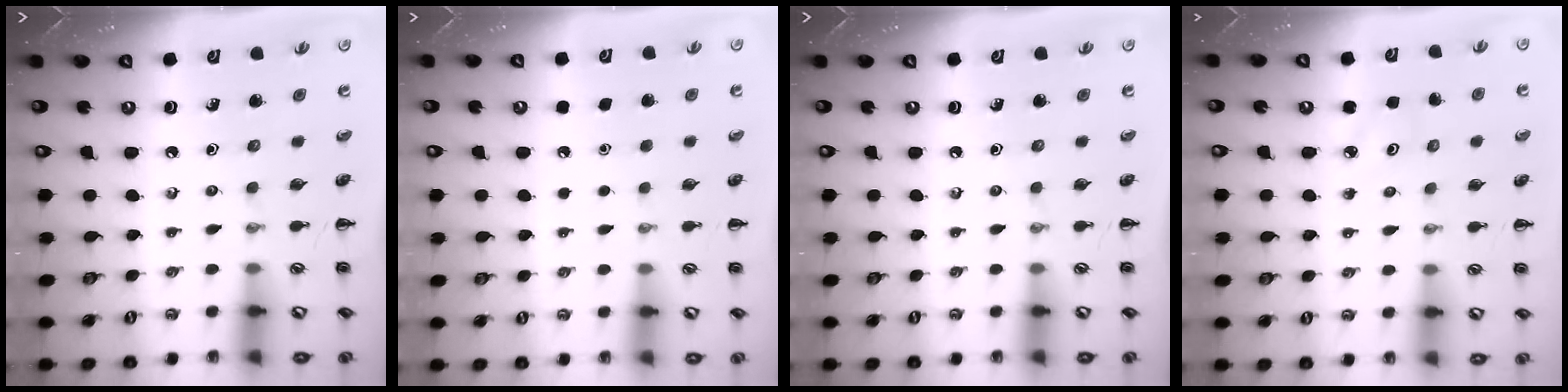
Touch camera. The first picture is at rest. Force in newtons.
{"total": 1.7, "press": 1.7, "slide": 0.1}
{"total": 0.0}
{"total": 2.1, "press": 2.0, "slide": 0.6}